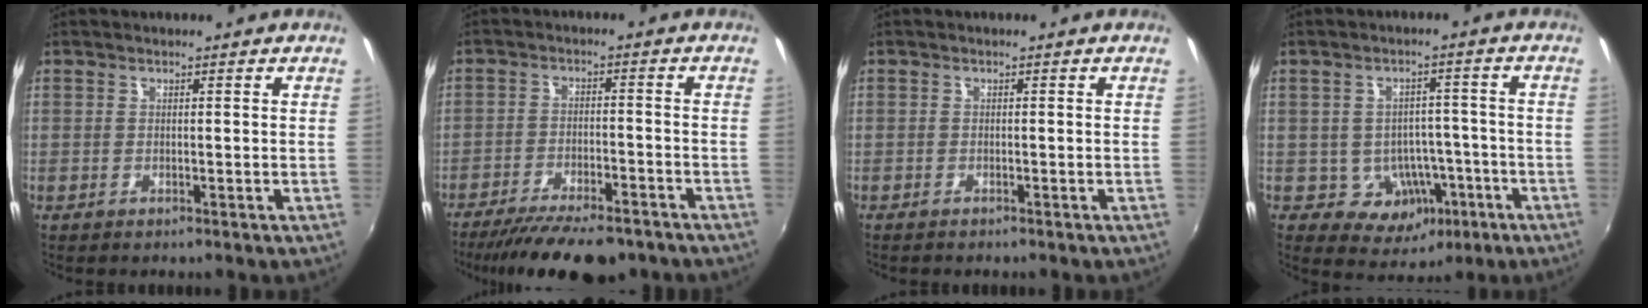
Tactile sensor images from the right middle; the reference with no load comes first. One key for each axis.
{"total": 15.0, "fx": -12.1, "fy": 4.3, "fz": 7.9, "tx": -0.160, "ty": -0.033, "tz": -0.182}
{"total": 0.7, "fx": -0.6, "fy": 0.2, "fz": 0.1, "tx": -0.005, "ty": -0.003, "tz": -0.011}
{"total": 8.1, "fx": -3.1, "fy": 6.9, "fz": 2.9, "tx": -0.062, "ty": 0.019, "tz": -0.020}